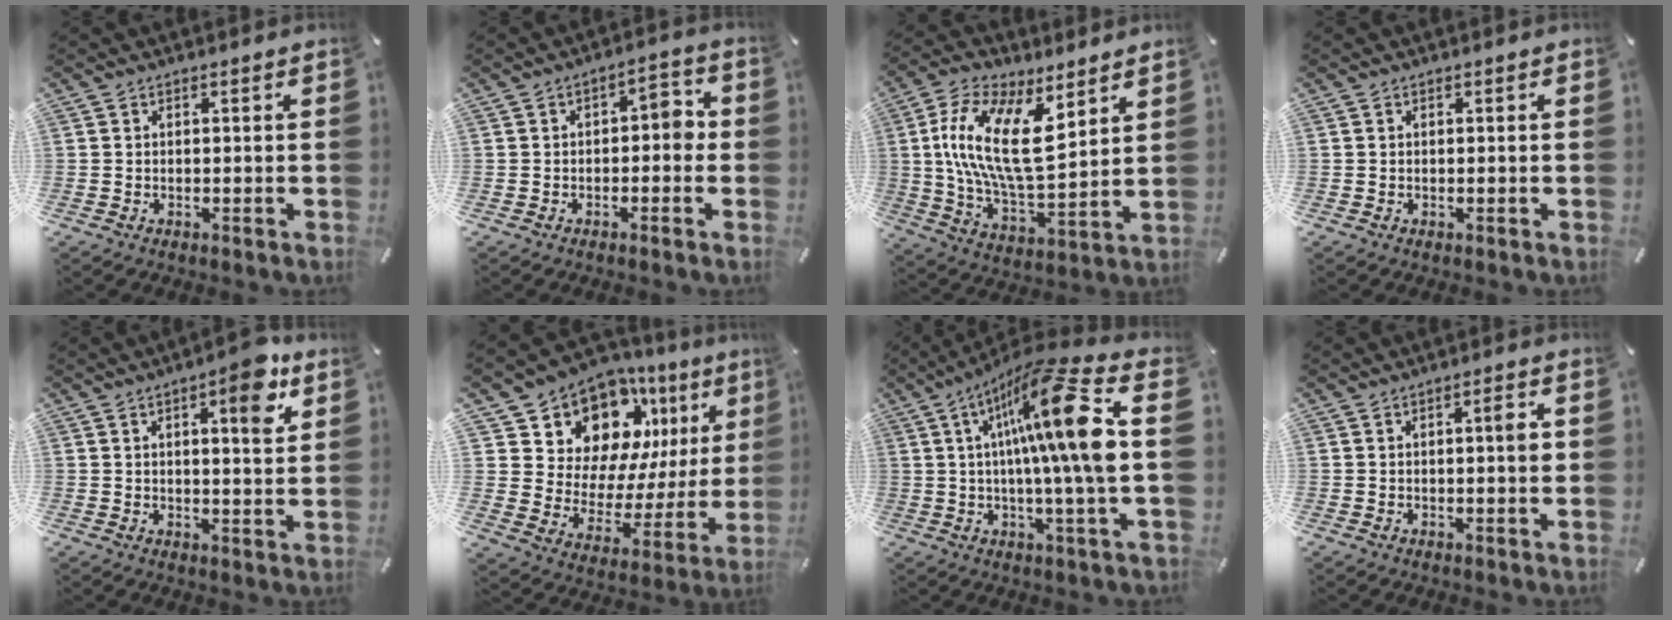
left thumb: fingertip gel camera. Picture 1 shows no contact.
{"total": 4.8, "force": [-1.1, 2.7, 3.7], "torque": [-0.046, 0.011, -0.031]}
{"total": 17.7, "force": [6.0, 7.8, 14.7], "torque": [-0.318, -0.022, 0.102]}
{"total": 0.0}
{"total": 9.1, "force": [4.3, 2.7, 7.6], "torque": [-0.089, -0.024, 0.059]}
{"total": 14.2, "force": [10.6, 8.4, 4.1], "torque": [-0.063, -0.105, 0.188]}
{"total": 20.1, "force": [4.2, 1.3, 19.6], "torque": [-0.329, -0.033, 0.042]}
{"total": 3.1, "force": [0.3, 0.4, 3.1], "torque": [-0.034, -0.008, -0.003]}